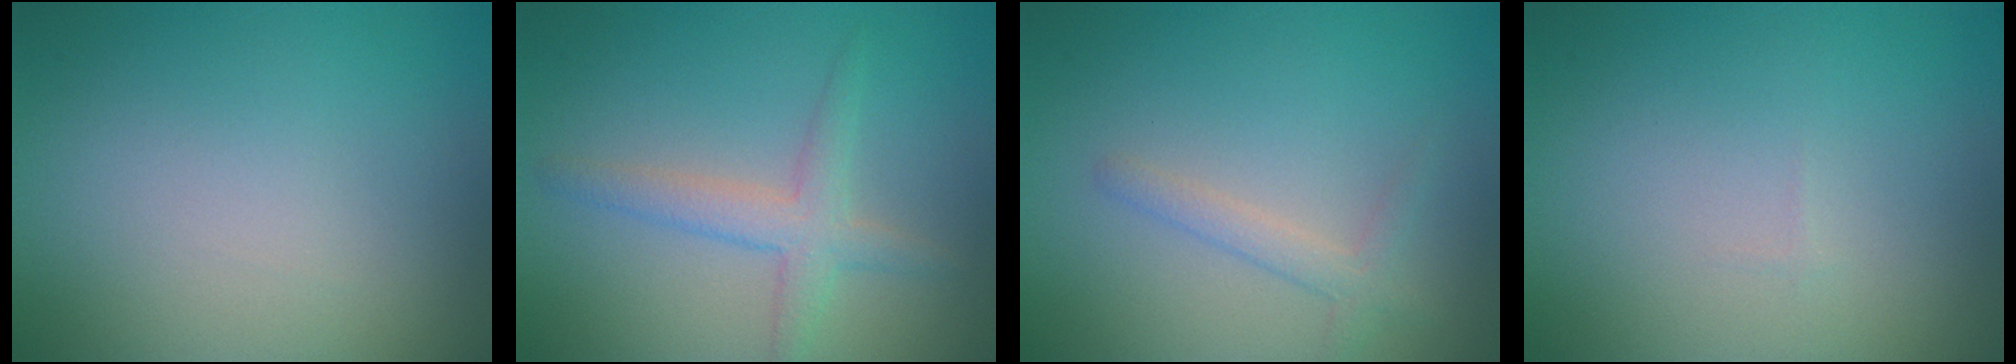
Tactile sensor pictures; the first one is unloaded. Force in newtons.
{"total": 2.8, "press": 2.8, "slide": 0.1}
{"total": 1.7, "press": 1.7, "slide": 0.1}
{"total": 0.0}